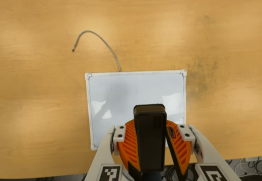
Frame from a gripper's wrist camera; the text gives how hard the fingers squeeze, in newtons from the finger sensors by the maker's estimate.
{"total": 7.9, "left": 8.6, "right": 7.3}